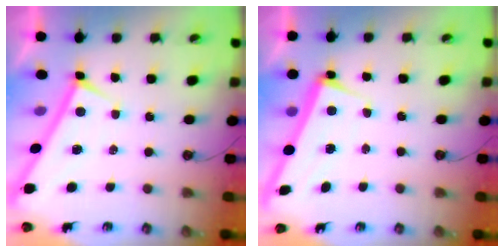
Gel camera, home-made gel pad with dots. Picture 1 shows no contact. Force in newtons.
{"total": 2.4, "press": 2.2, "slide": 0.8}